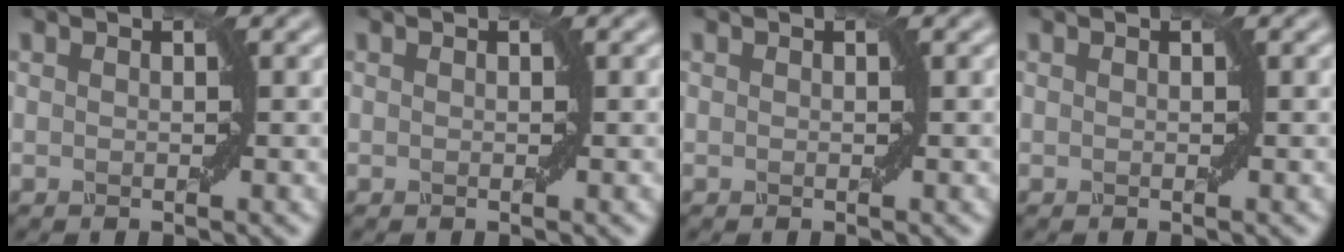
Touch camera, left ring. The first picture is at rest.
{"total": 0.0}
{"total": 0.0}
{"total": 0.0}